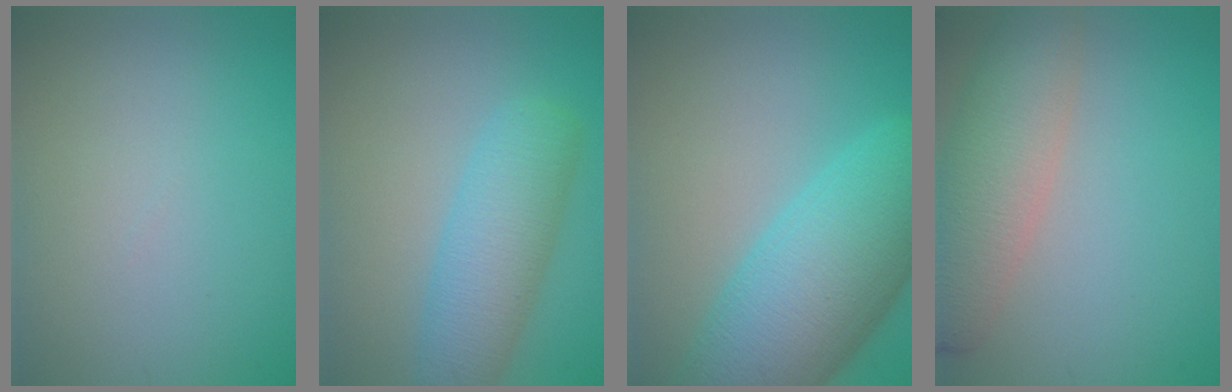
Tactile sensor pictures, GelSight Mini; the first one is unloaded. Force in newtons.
{"total": 5.6, "press": 5.6, "slide": 0.2}
{"total": 11.8, "press": 11.8, "slide": 0.3}
{"total": 6.7, "press": 6.7, "slide": 0.6}